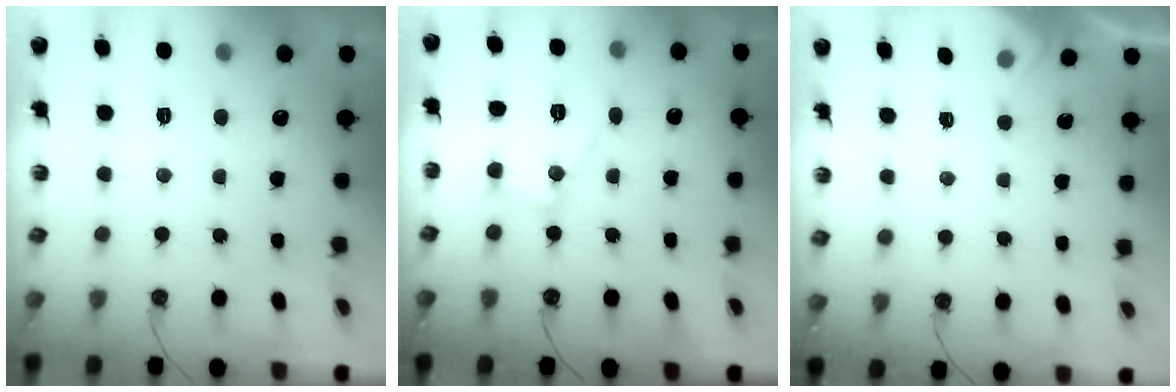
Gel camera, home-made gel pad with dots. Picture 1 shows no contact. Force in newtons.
{"total": 10.3, "press": 10.3, "slide": 0.5}
{"total": 1.8, "press": 1.8, "slide": 0.4}